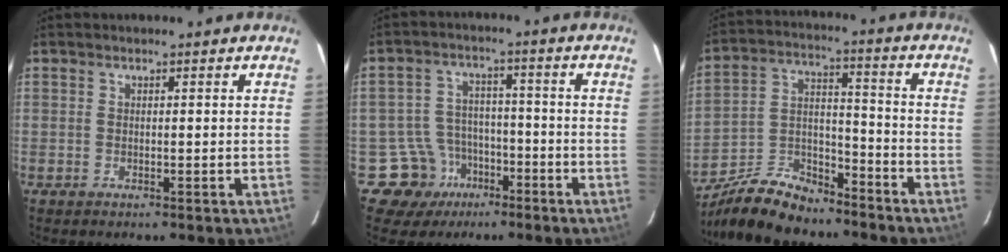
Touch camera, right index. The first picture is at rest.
{"total": 8.3, "force": [-5.0, 6.6, 0.2], "torque": [-0.022, 0.033, -0.074]}
{"total": 14.5, "force": [-11.6, 6.1, 6.4], "torque": [-0.146, 0.018, -0.201]}